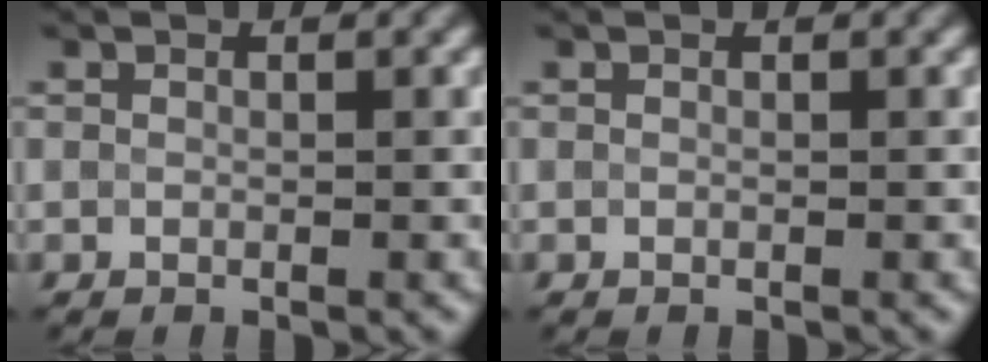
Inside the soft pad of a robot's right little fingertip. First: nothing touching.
{"total": 0.0}